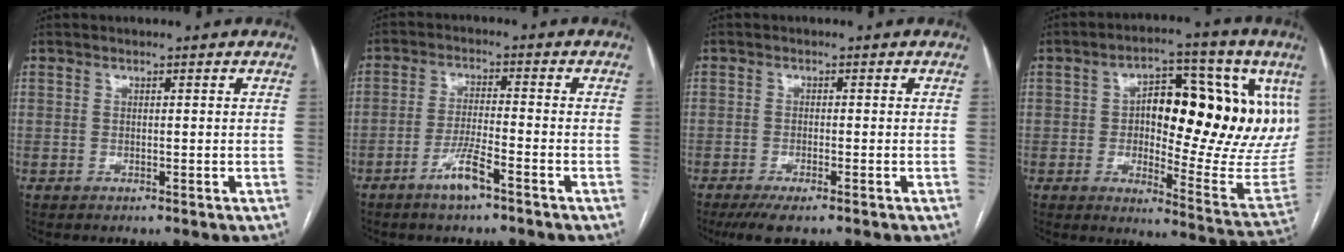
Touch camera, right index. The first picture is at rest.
{"total": 5.3, "force": [-3.4, 0.3, 4.1], "torque": [-0.082, -0.004, -0.065]}
{"total": 4.6, "force": [-3.2, 0.6, 3.3], "torque": [-0.055, -0.011, -0.053]}
{"total": 23.4, "force": [6.0, 8.4, 21.0], "torque": [-0.261, 0.033, 0.093]}